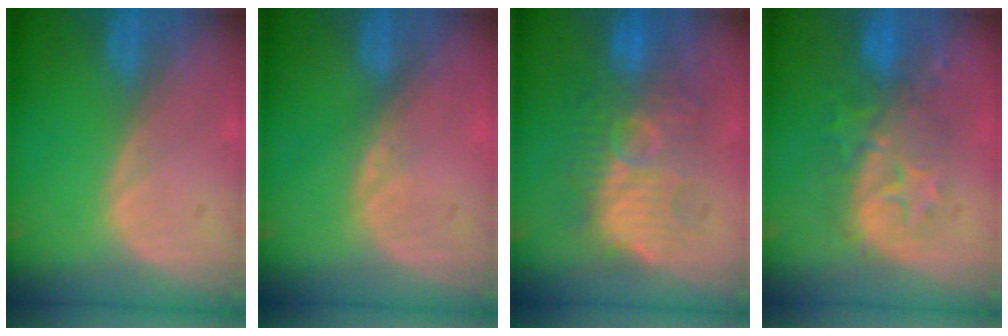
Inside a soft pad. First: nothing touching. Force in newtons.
{"total": 1.5, "press": 1.3, "slide": 0.8}
{"total": 9.8, "press": 9.8, "slide": 0.8}
{"total": 8.9, "press": 8.5, "slide": 2.7}